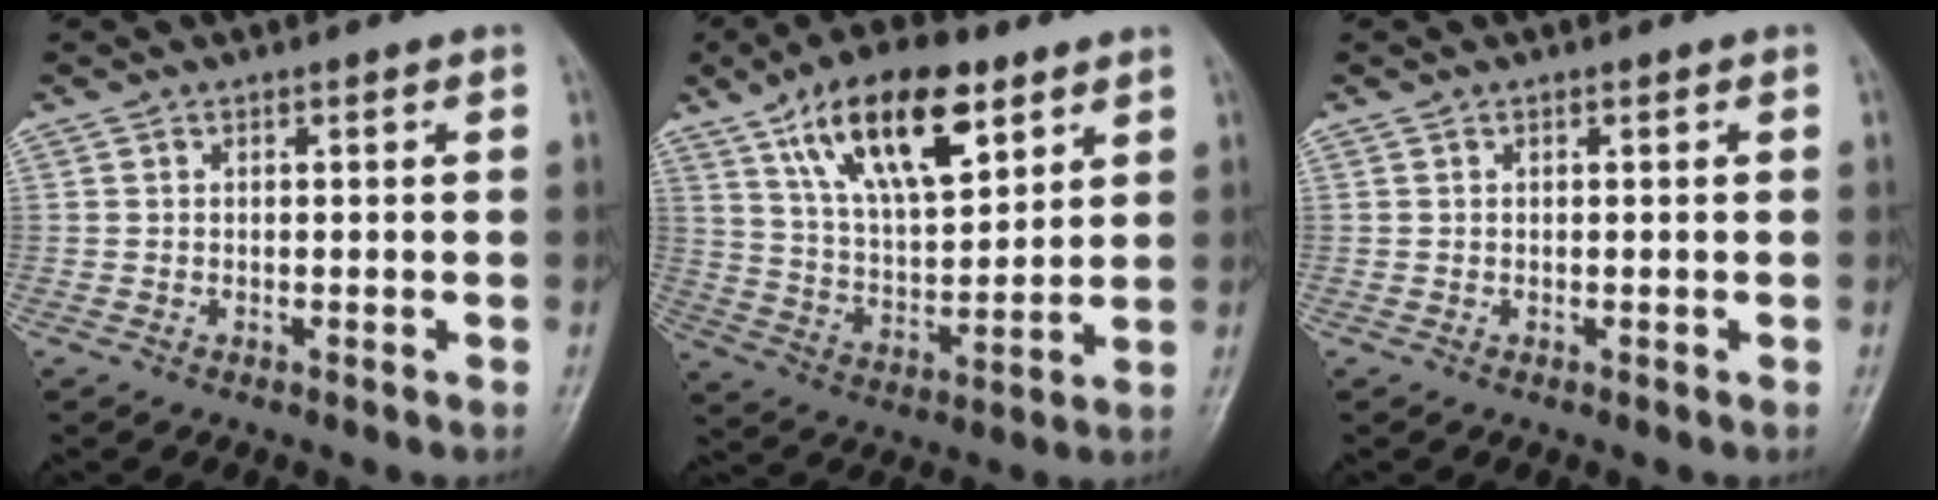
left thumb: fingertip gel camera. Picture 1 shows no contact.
{"total": 17.7, "force": [9.6, 7.6, 12.8], "torque": [-0.184, -0.036, 0.174]}
{"total": 0.0}